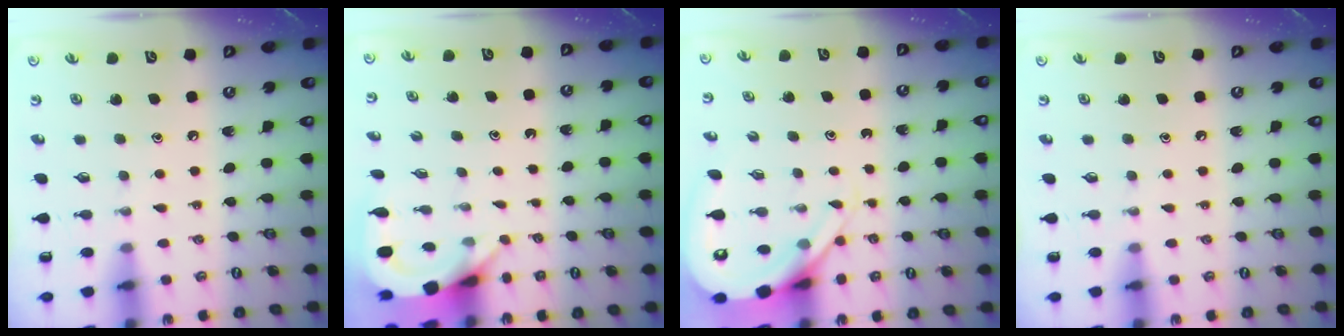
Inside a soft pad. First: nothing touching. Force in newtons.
{"total": 3.9, "press": 3.9, "slide": 0.3}
{"total": 7.3, "press": 7.2, "slide": 0.9}
{"total": 0.0}